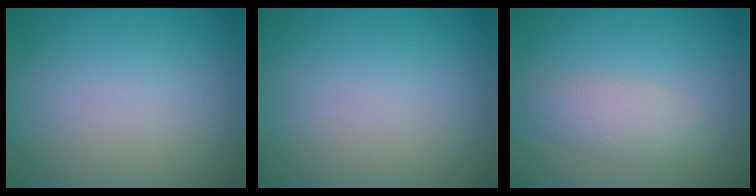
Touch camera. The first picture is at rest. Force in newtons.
{"total": 0.0}
{"total": 2.5, "press": 2.5, "slide": 0.1}